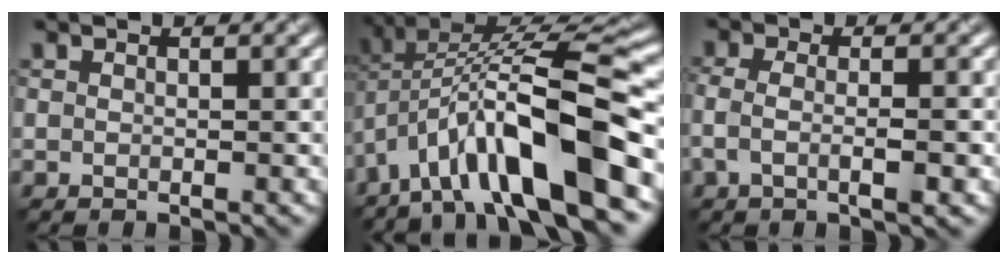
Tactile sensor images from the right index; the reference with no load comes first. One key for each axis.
{"total": 12.8, "fx": -5.2, "fy": 3.8, "fz": 11.1, "tx": -0.181, "ty": 0.017, "tz": -0.085}
{"total": 2.9, "fx": -0.9, "fy": 0.9, "fz": 2.7, "tx": -0.057, "ty": 0.003, "tz": -0.020}